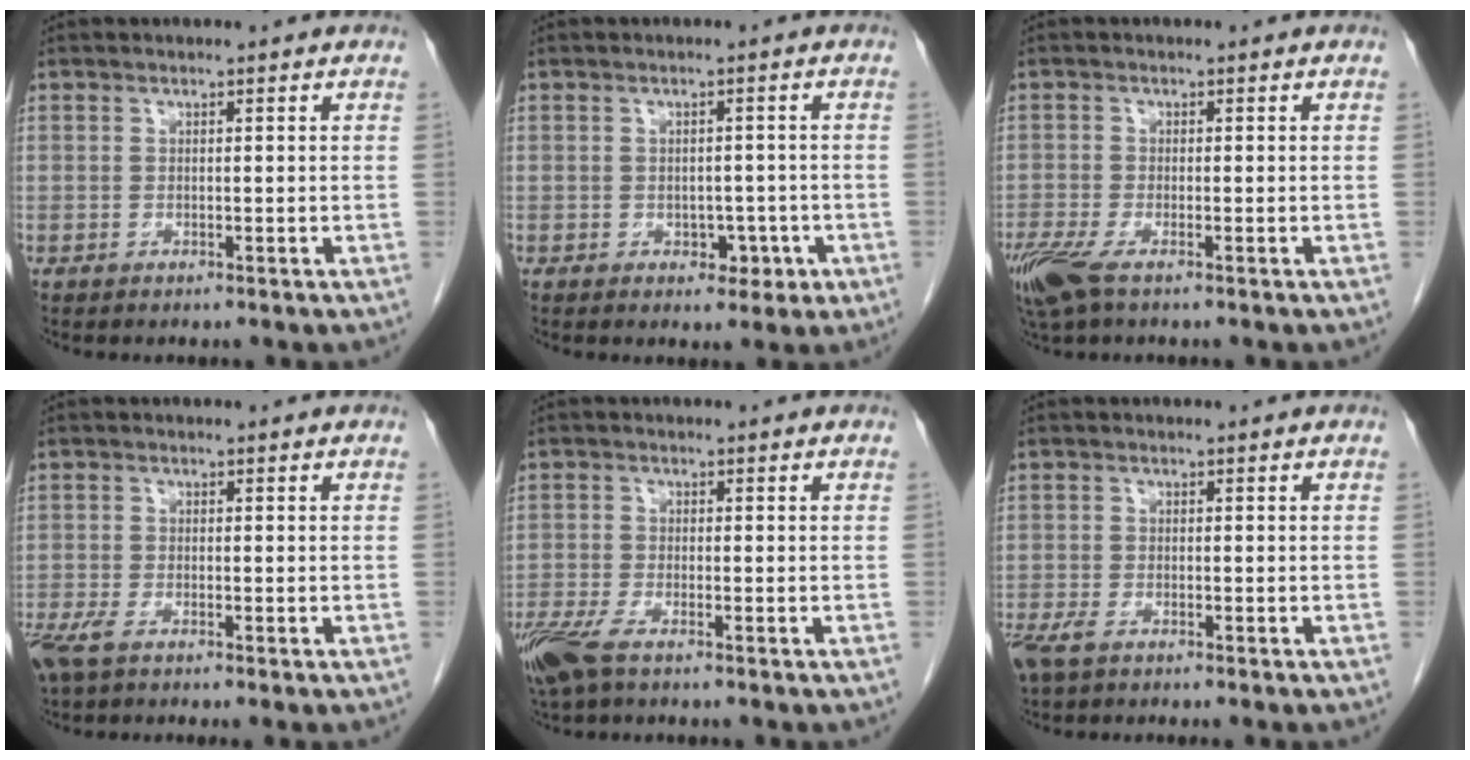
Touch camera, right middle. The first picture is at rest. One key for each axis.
{"total": 3.1, "fx": -1.1, "fy": 2.1, "fz": 2.0, "tx": -0.017, "ty": 0.005, "tz": -0.008}
{"total": 5.2, "fx": -3.2, "fy": 1.3, "fz": 3.9, "tx": -0.085, "ty": -0.017, "tz": -0.063}
{"total": 3.5, "fx": -2.3, "fy": 0.8, "fz": 2.5, "tx": -0.057, "ty": -0.009, "tz": -0.047}
{"total": 5.8, "fx": -4.0, "fy": 1.4, "fz": 4.0, "tx": -0.086, "ty": -0.016, "tz": -0.077}
{"total": 3.5, "fx": -2.4, "fy": 1.1, "fz": 2.3, "tx": -0.052, "ty": -0.009, "tz": -0.043}